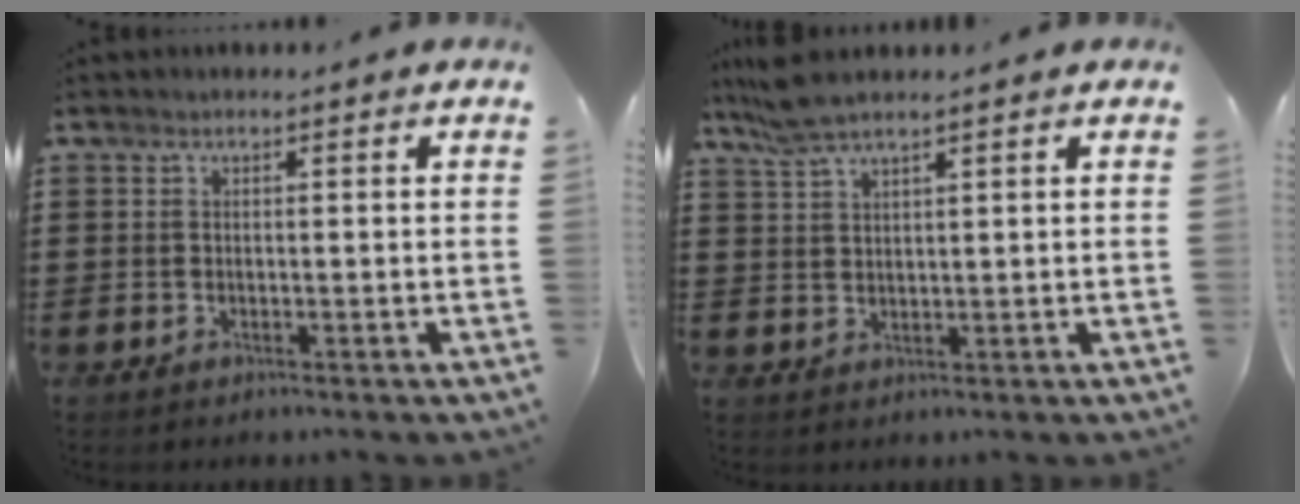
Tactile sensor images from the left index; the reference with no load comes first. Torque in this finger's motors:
{"motor_torque": [0.02, 0.08, 0.42, 0.05]}